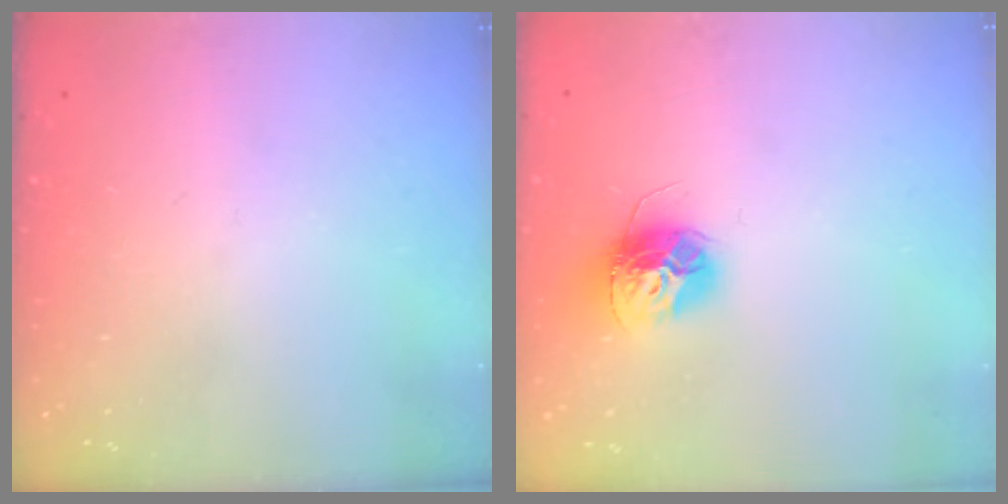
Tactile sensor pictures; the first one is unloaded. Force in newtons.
{"total": 14.0, "press": 13.9, "slide": 1.1}